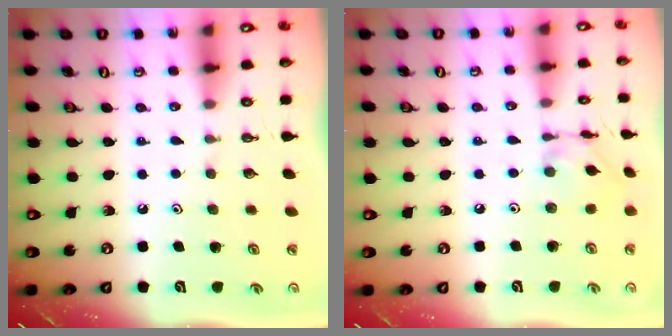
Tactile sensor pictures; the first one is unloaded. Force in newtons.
{"total": 5.2, "press": 5.2, "slide": 0.3}